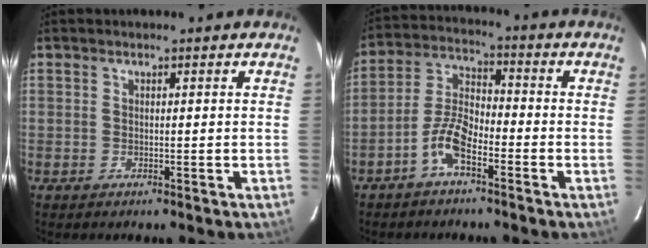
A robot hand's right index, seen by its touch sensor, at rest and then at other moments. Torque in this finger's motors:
{"motor_torque": [0.16, -0.20, 0.10, 0.04]}